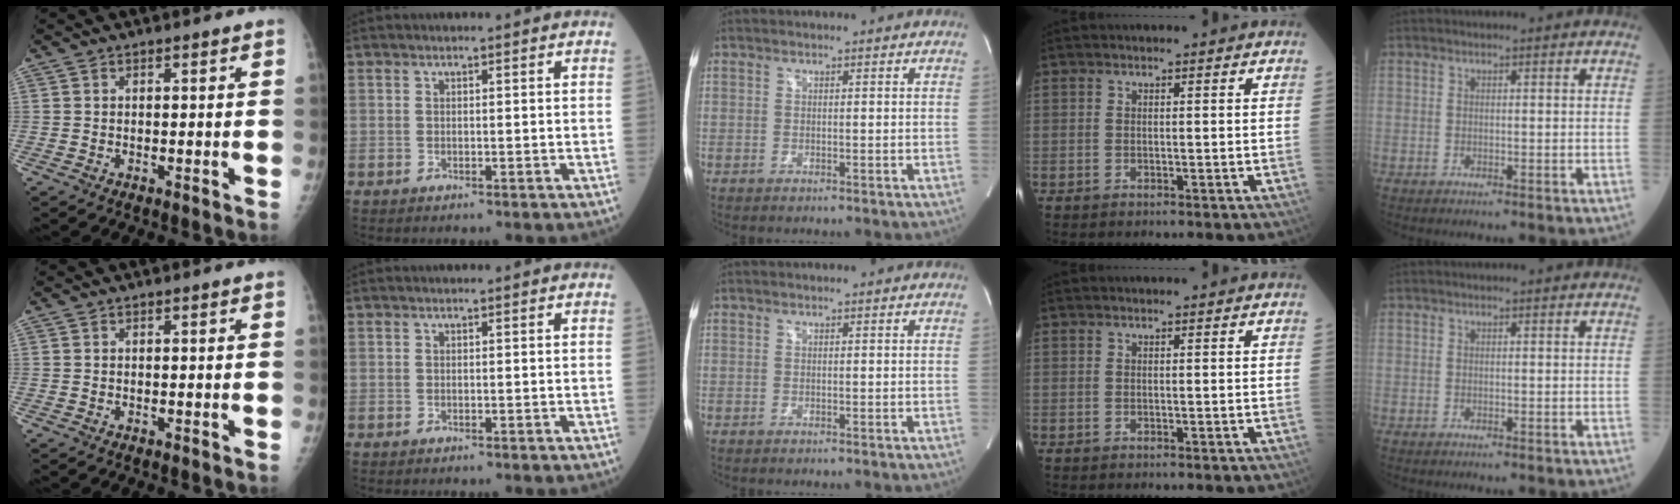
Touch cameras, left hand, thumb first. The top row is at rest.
{}